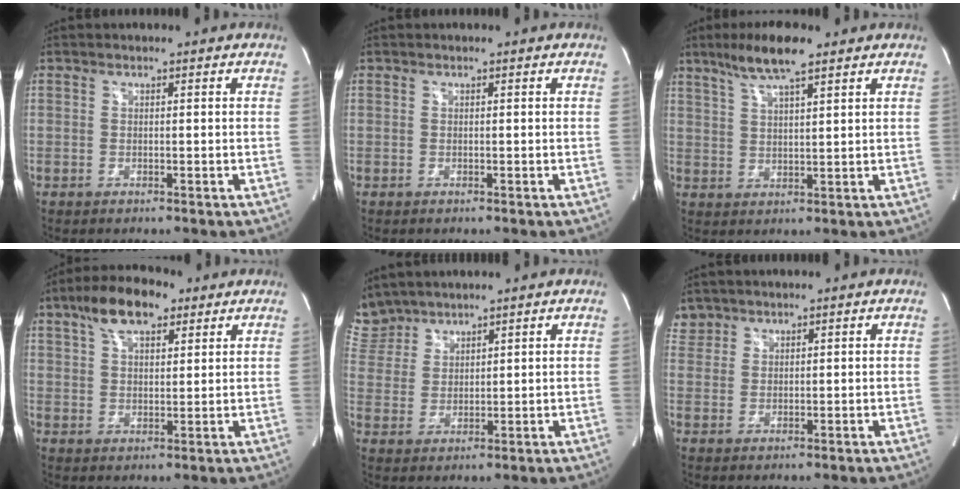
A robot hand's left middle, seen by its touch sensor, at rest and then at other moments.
{"total": 0.0}
{"total": 7.8, "force": [5.5, 0.8, 5.5], "torque": [-0.109, 0.010, 0.100]}
{"total": 9.4, "force": [5.8, 3.6, 6.5], "torque": [-0.122, 0.022, 0.101]}
{"total": 6.8, "force": [6.4, 2.4, 0.0], "torque": [-0.012, 0.014, 0.142]}
{"total": 2.7, "force": [2.2, 1.5, -0.4], "torque": [0.011, 0.011, 0.043]}